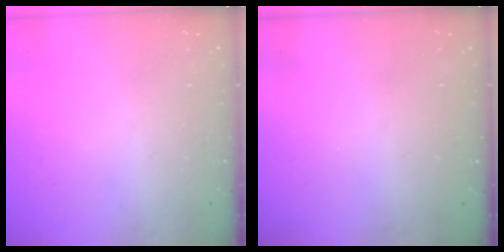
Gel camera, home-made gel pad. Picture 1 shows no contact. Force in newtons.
{"total": 2.7, "press": 2.0, "slide": 1.8}